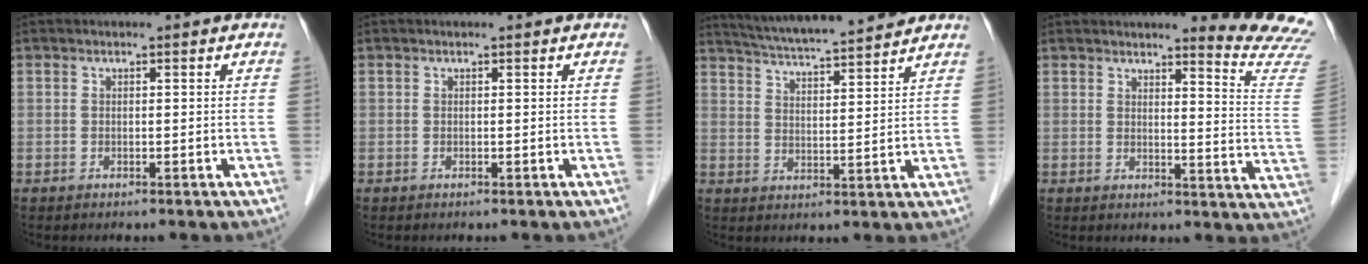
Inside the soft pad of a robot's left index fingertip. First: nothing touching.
{"total": 0.0}
{"total": 13.7, "force": [12.5, 0.2, 5.6], "torque": [-0.102, 0.016, 0.190]}
{"total": 11.1, "force": [10.8, -1.5, 2.1], "torque": [-0.016, -0.114, 0.100]}